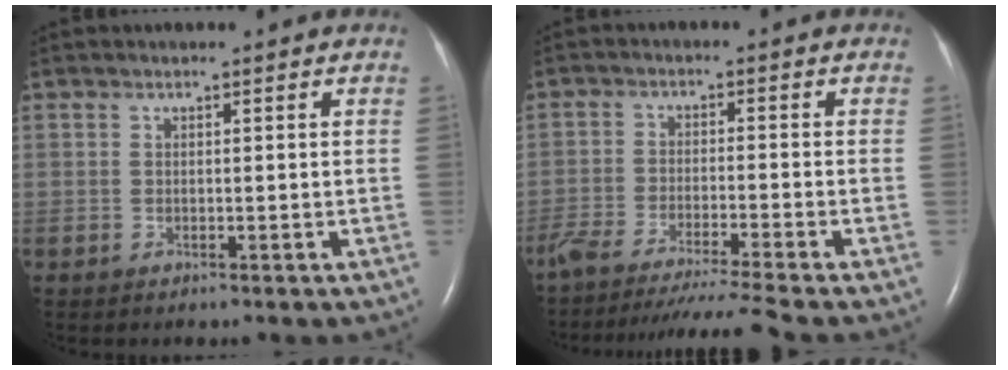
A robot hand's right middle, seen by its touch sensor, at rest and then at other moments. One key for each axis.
{"total": 13.3, "fx": -11.7, "fy": -2.5, "fz": 5.9, "tx": -0.074, "ty": -0.037, "tz": -0.189}